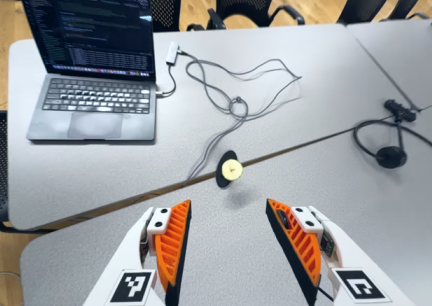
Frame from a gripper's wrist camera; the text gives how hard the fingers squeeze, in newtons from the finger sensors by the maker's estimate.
{"total": 0.0}